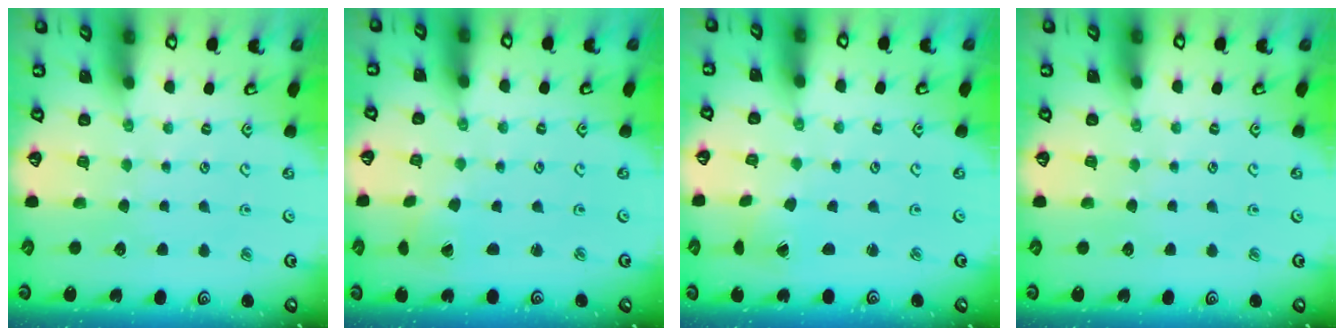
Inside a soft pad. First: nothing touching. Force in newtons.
{"total": 1.2, "press": 1.1, "slide": 0.4}
{"total": 1.7, "press": 1.7, "slide": 0.1}
{"total": 0.0}